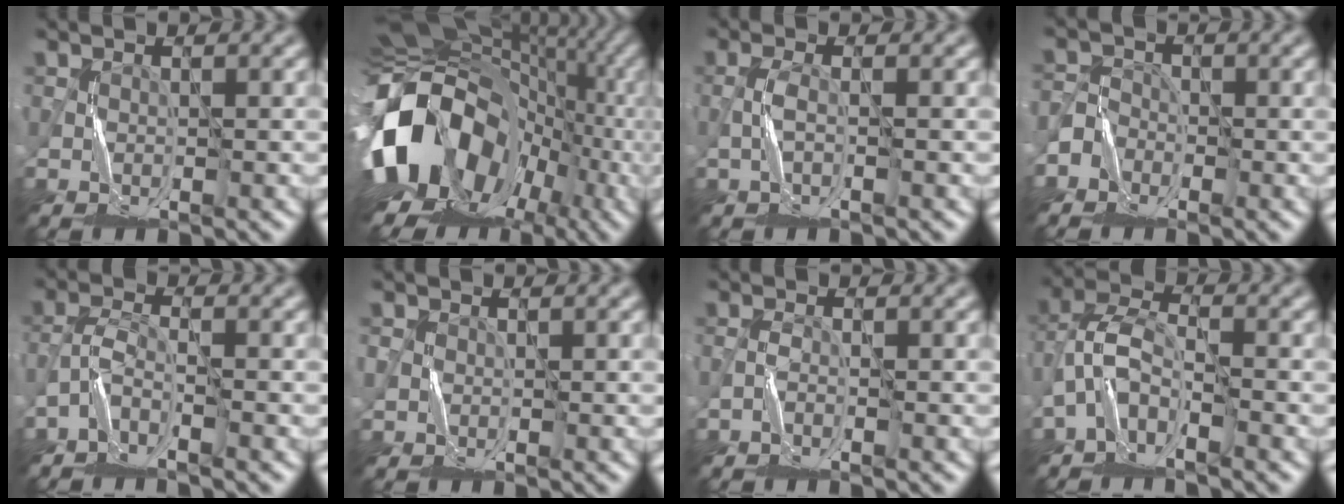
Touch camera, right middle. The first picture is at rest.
{"total": 18.6, "force": [-3.3, 14.7, 11.0], "torque": [-0.203, -0.007, -0.053]}
{"total": 1.1, "force": [-0.9, -0.1, 0.7], "torque": [-0.019, 0.008, -0.019]}
{"total": 2.6, "force": [-2.1, 1.5, -0.1], "torque": [0.013, 0.007, -0.046]}
{"total": 2.5, "force": [-2.3, 0.1, 0.8], "torque": [-0.022, 0.003, -0.056]}
{"total": 0.5, "force": [-0.3, 0.5, -0.1], "torque": [0.003, 0.001, -0.009]}
{"total": 1.1, "force": [-1.1, -0.1, -0.1], "torque": [0.001, 0.005, -0.025]}
{"total": 4.1, "force": [-2.8, 1.6, 2.4], "torque": [-0.052, 0.011, -0.066]}